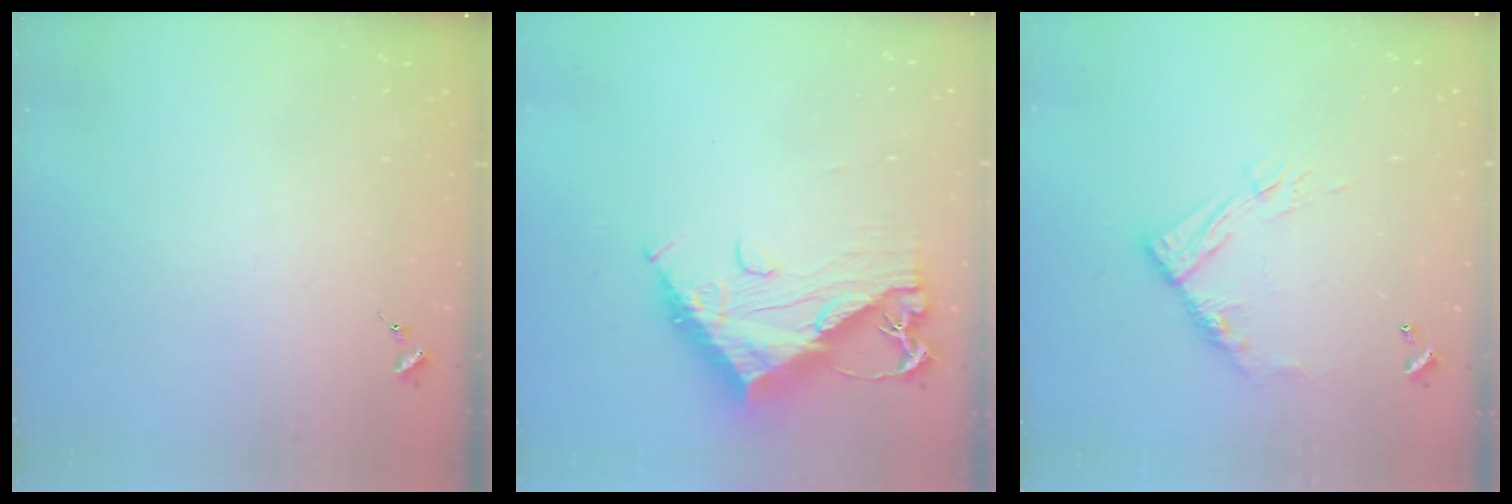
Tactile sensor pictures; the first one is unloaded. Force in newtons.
{"total": 13.6, "press": 13.6, "slide": 1.1}
{"total": 11.8, "press": 11.7, "slide": 1.0}